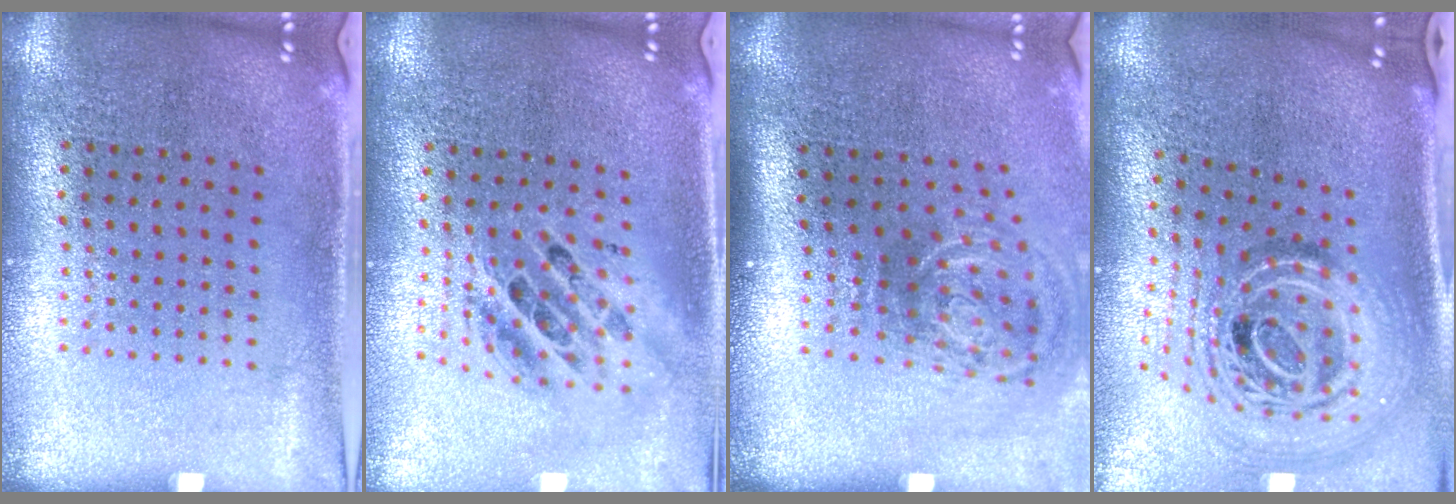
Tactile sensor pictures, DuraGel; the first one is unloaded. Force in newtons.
{"total": 1.8, "press": 1.4, "slide": 1.1}
{"total": 2.1, "press": 1.2, "slide": 1.7}
{"total": 2.3, "press": 1.7, "slide": 1.5}